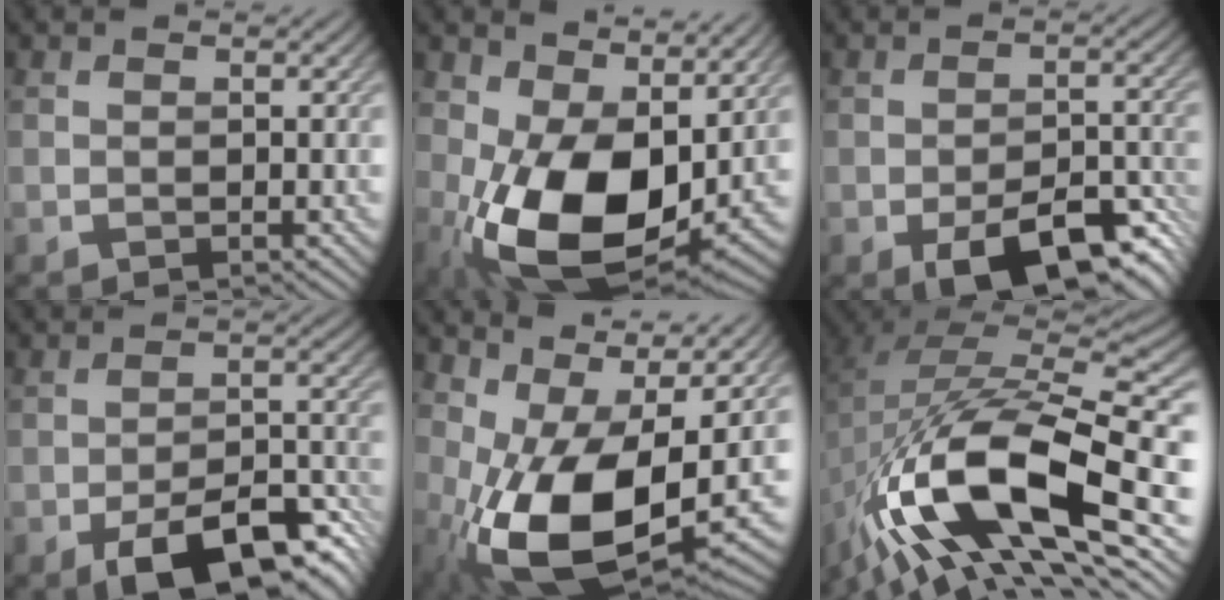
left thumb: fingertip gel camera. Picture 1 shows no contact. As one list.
[{"total": 15.7, "force": [0.3, 9.8, 12.3], "torque": [-0.230, -0.037, 0.009]}, {"total": 9.3, "force": [-5.0, 4.0, 6.8], "torque": [-0.106, -0.014, -0.067]}, {"total": 10.7, "force": [-6.3, 4.2, 7.6], "torque": [-0.115, -0.007, -0.097]}, {"total": 14.6, "force": [-0.1, 8.0, 12.3], "torque": [-0.234, -0.027, 0.002]}, {"total": 17.0, "force": [-6.3, 7.9, 13.6], "torque": [-0.262, -0.012, -0.116]}]